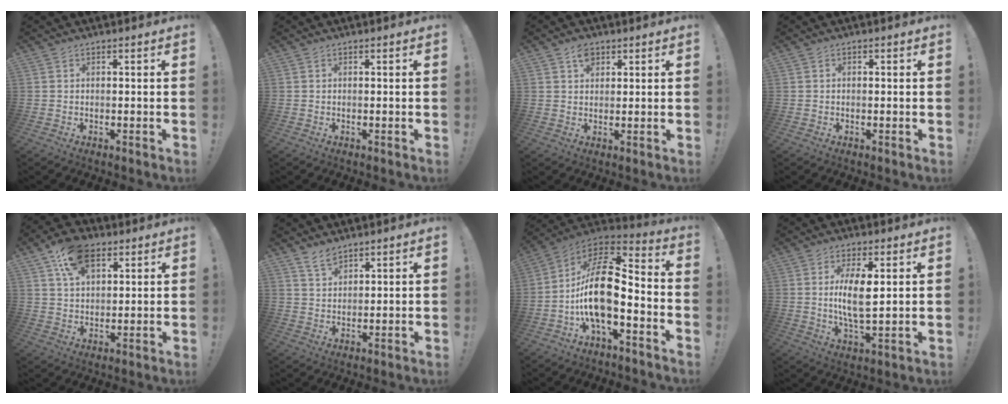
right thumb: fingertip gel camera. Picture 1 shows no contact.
{"total": 0.0}
{"total": 3.8, "force": [2.2, 2.7, 1.5], "torque": [-0.021, -0.004, 0.039]}
{"total": 0.6, "force": [-0.4, 0.3, 0.2], "torque": [-0.009, 0.004, -0.007]}
{"total": 12.7, "force": [6.7, 7.9, 7.4], "torque": [-0.120, -0.013, 0.126]}
{"total": 4.4, "force": [3.8, 1.7, 1.5], "torque": [-0.031, -0.020, 0.071]}
{"total": 17.9, "force": [-3.8, 7.8, 15.6], "torque": [-0.304, 0.022, -0.064]}
{"total": 9.7, "force": [1.7, 3.5, 8.9], "torque": [-0.168, -0.011, 0.023]}